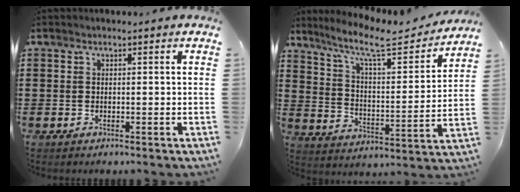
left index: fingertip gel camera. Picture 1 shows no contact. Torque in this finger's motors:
{"motor_torque": [1.38, -0.76, 0.24, 0.08]}